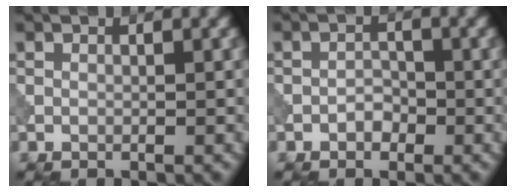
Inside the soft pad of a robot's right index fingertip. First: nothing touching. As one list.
[{"total": 1.4, "force": [-0.7, 0.9, 0.7], "torque": [-0.010, 0.004, -0.014]}]